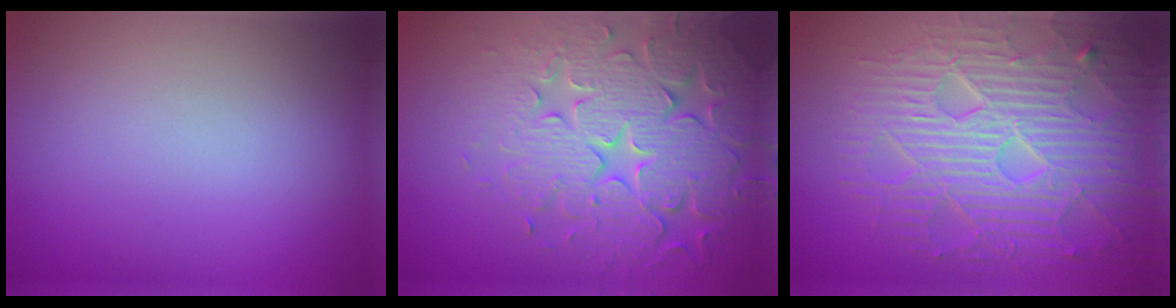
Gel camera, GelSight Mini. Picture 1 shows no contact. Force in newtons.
{"total": 7.7, "press": 7.6, "slide": 1.6}
{"total": 8.9, "press": 6.4, "slide": 6.2}